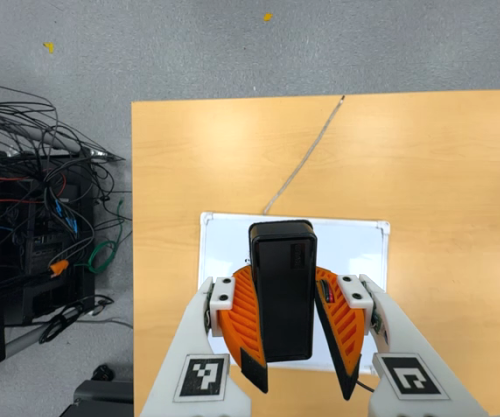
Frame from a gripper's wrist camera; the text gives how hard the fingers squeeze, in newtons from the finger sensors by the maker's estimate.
{"total": 9.0, "left": 9.5, "right": 8.6}